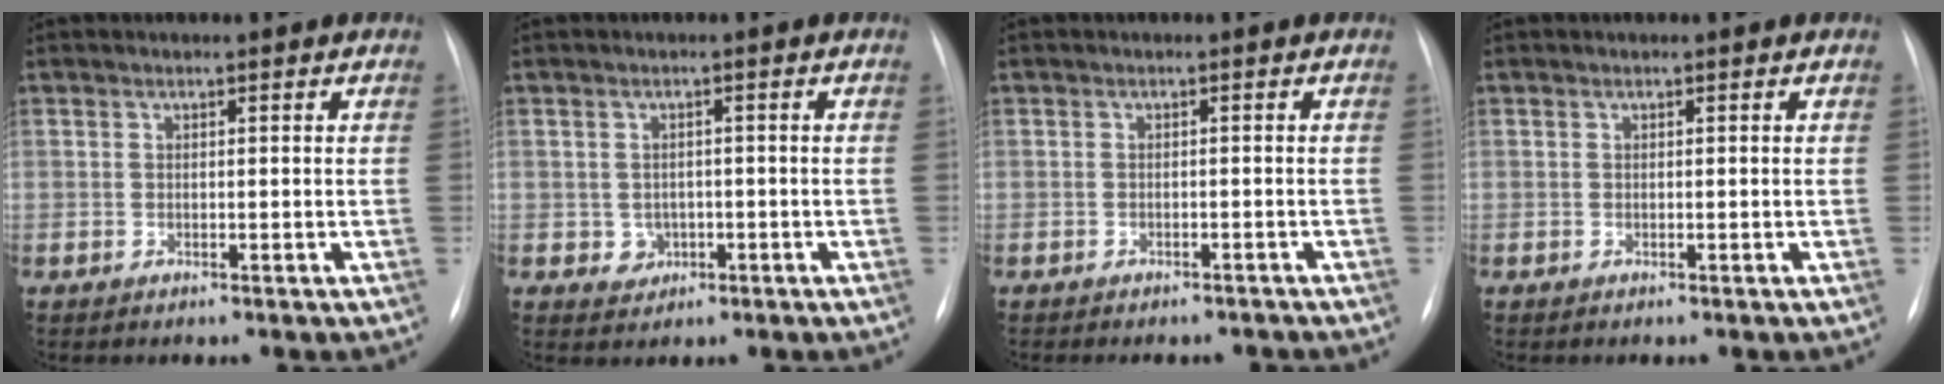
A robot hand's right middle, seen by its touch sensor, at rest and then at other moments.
{"total": 2.3, "force": [-0.6, 2.1, 0.7], "torque": [-0.007, 0.004, -0.002]}
{"total": 6.3, "force": [-5.7, 2.2, 1.8], "torque": [-0.014, 0.004, -0.062]}
{"total": 0.0}